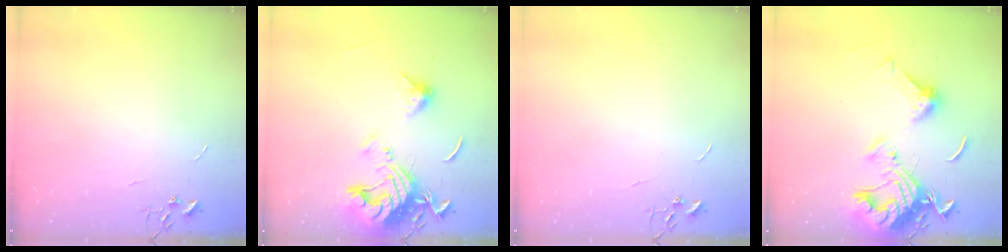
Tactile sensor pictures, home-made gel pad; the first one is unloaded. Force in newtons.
{"total": 15.7, "press": 15.6, "slide": 1.8}
{"total": 0.0}
{"total": 17.0, "press": 17.0, "slide": 1.8}